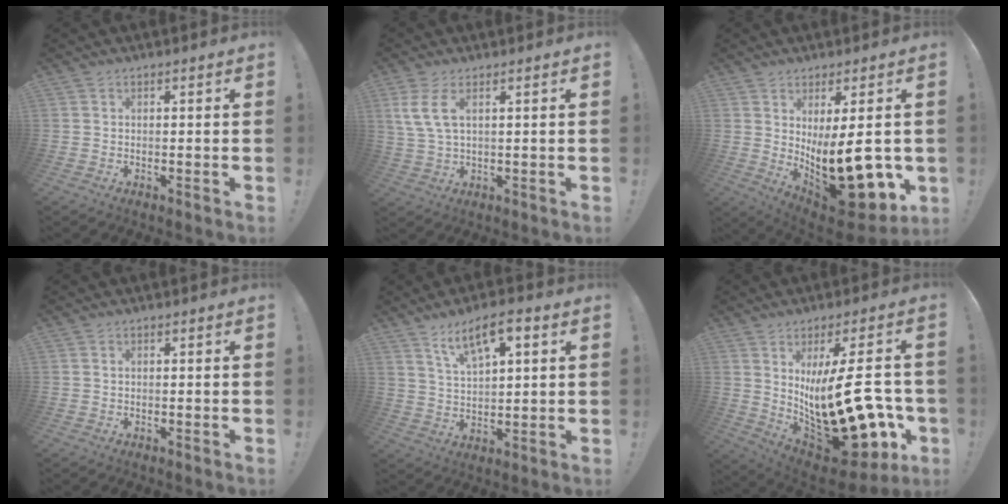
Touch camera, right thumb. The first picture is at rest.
{"total": 6.9, "force": [2.7, 2.5, 5.8], "torque": [-0.110, -0.007, 0.052]}
{"total": 19.9, "force": [0.1, 7.0, 18.7], "torque": [-0.281, -0.029, 0.019]}
{"total": 0.0}
{"total": 9.6, "force": [5.4, 3.4, 7.2], "torque": [-0.122, -0.016, 0.095]}
{"total": 23.3, "force": [-0.1, 8.2, 21.8], "torque": [-0.369, -0.018, 0.009]}